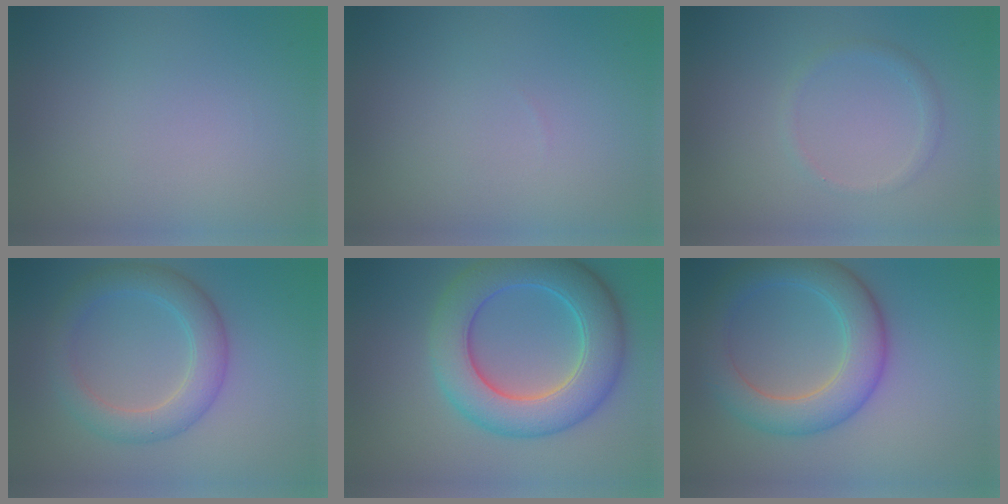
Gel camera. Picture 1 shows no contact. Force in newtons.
{"total": 0.0}
{"total": 1.1, "press": 1.1, "slide": 0.0}
{"total": 4.3, "press": 4.3, "slide": 0.2}
{"total": 8.4, "press": 8.4, "slide": 0.2}
{"total": 5.9, "press": 5.9, "slide": 0.1}